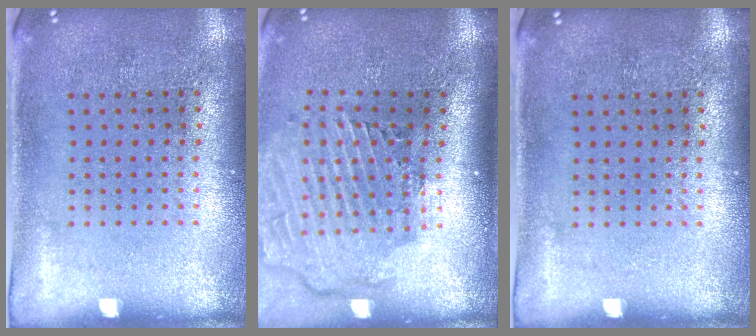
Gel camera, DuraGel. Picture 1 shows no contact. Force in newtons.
{"total": 2.9, "press": 2.2, "slide": 1.8}
{"total": 0.0}